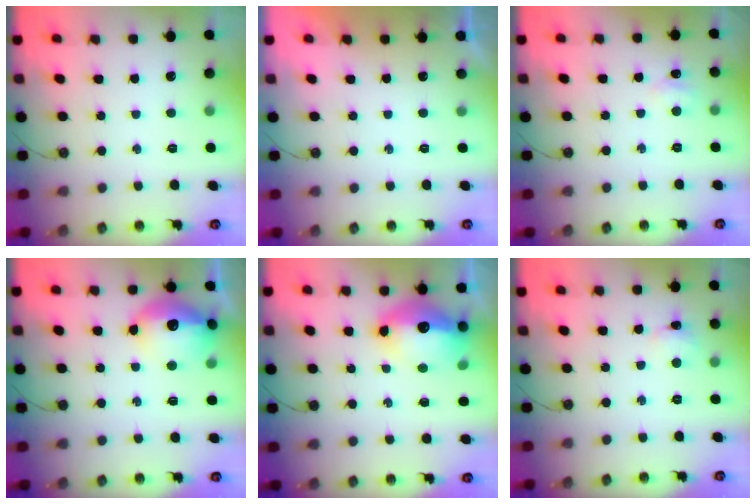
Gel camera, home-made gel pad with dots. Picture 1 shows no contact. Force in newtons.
{"total": 0.0}
{"total": 5.1, "press": 5.0, "slide": 1.0}
{"total": 15.8, "press": 15.8, "slide": 1.1}
{"total": 14.5, "press": 14.4, "slide": 1.4}
{"total": 2.0, "press": 1.9, "slide": 0.4}